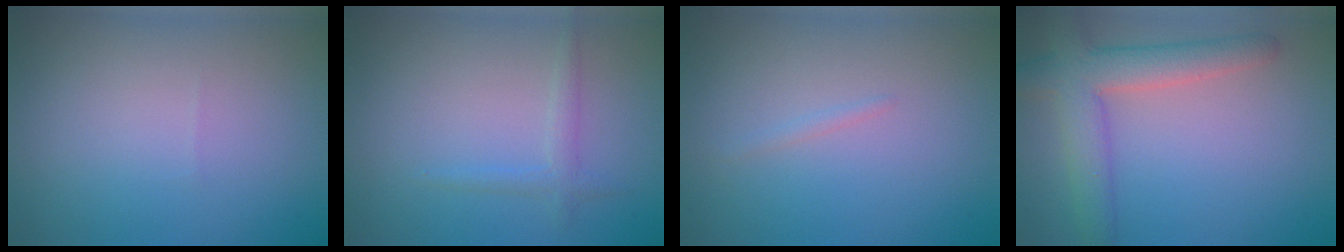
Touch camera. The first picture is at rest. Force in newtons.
{"total": 1.3, "press": 1.3, "slide": 0.0}
{"total": 0.6, "press": 0.6, "slide": 0.1}
{"total": 5.6, "press": 5.6, "slide": 0.4}